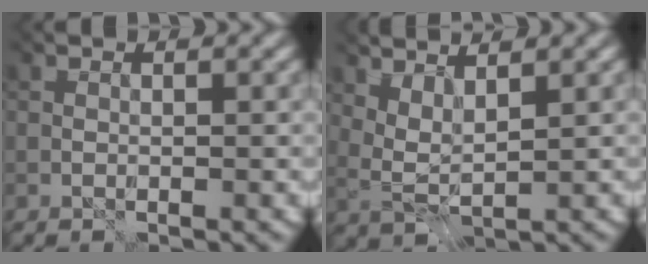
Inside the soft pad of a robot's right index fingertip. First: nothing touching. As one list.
[{"total": 2.5, "force": [2.1, 0.3, 1.4], "torque": [-0.039, -0.001, 0.046]}]